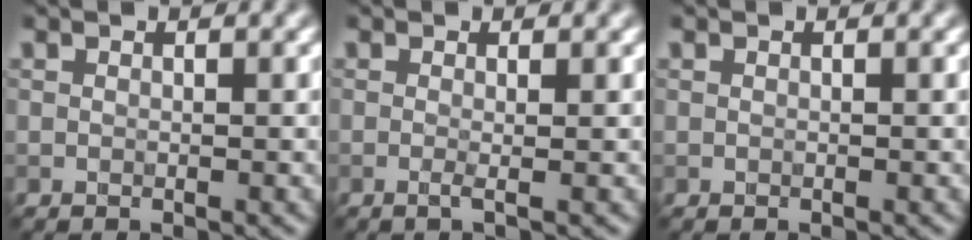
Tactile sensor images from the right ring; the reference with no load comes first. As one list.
[{"total": 1.0, "force": [-0.1, 0.0, 1.0], "torque": [-0.018, -0.007, -0.003]}, {"total": 0.0}]